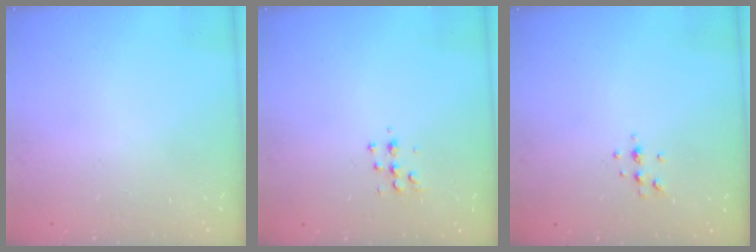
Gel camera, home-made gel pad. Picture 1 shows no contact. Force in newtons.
{"total": 5.4, "press": 5.3, "slide": 0.7}
{"total": 3.8, "press": 3.8, "slide": 0.7}